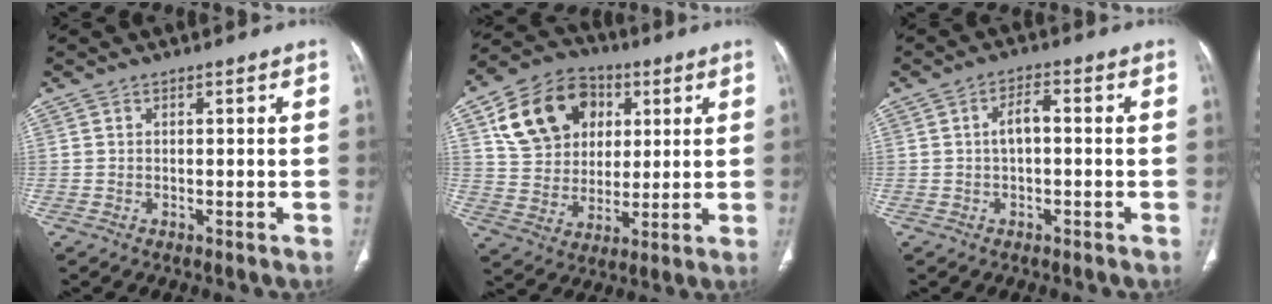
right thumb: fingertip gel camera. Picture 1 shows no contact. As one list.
[{"total": 17.4, "force": [6.1, 13.5, 9.1], "torque": [-0.135, 0.004, 0.108]}, {"total": 3.4, "force": [0.0, 1.6, 3.0], "torque": [-0.054, 0.012, -0.005]}]